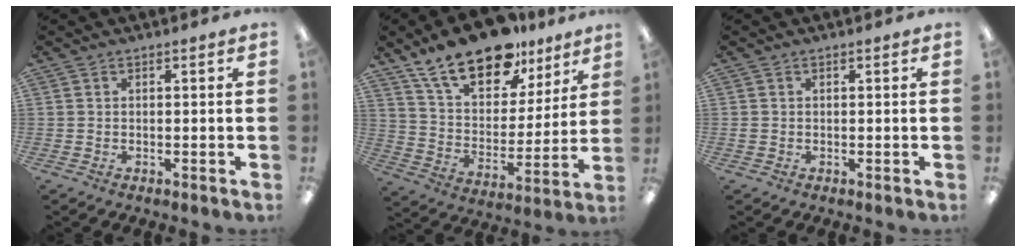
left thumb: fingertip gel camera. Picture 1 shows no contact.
{"total": 19.3, "force": [14.5, 9.2, 9.0], "torque": [-0.162, -0.086, 0.257]}
{"total": 0.5, "force": [0.0, 0.5, 0.2], "torque": [-0.004, 0.004, -0.001]}